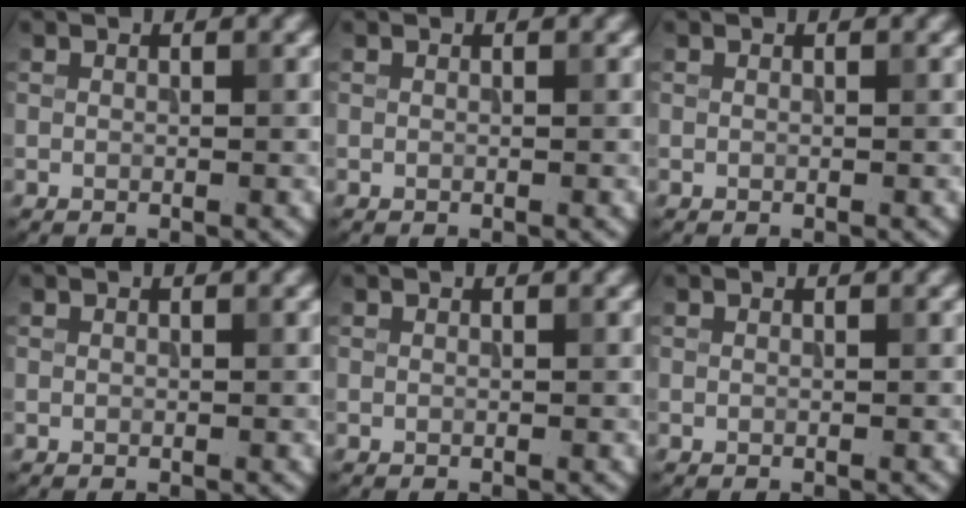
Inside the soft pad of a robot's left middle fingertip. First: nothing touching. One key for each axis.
{"total": 0.0}
{"total": 0.0}
{"total": 0.0}
{"total": 0.0}
{"total": 0.0}